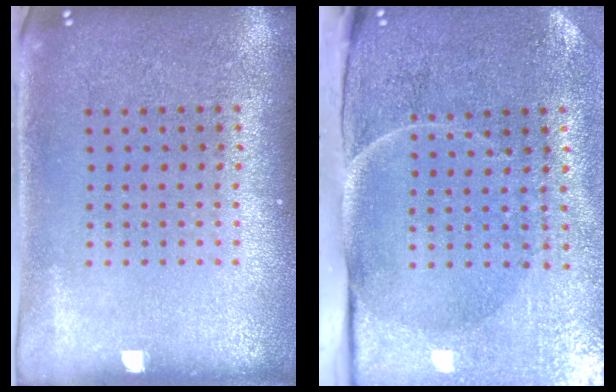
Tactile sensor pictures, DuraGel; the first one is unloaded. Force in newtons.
{"total": 4.9, "press": 3.9, "slide": 3.0}